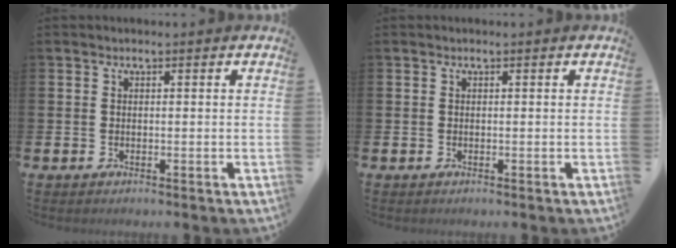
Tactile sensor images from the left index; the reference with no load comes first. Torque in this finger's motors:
{"motor_torque": [-0.05, 0.05, 0.01, 0.01]}